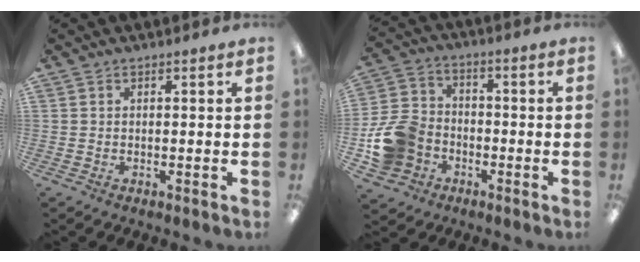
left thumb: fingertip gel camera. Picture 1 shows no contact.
{"total": 14.1, "force": [-5.2, 11.5, 6.3], "torque": [-0.134, 0.046, -0.088]}